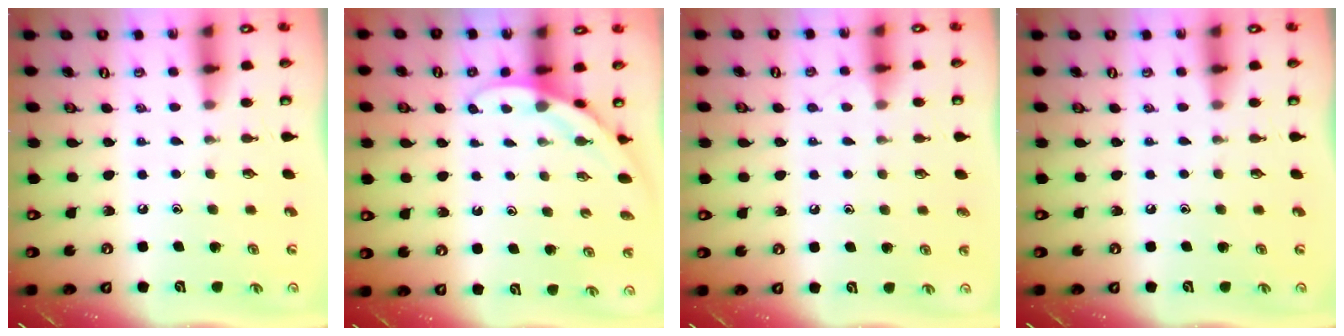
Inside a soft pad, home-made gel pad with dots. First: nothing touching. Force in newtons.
{"total": 5.0, "press": 5.0, "slide": 0.4}
{"total": 3.0, "press": 3.0, "slide": 0.3}
{"total": 0.0}